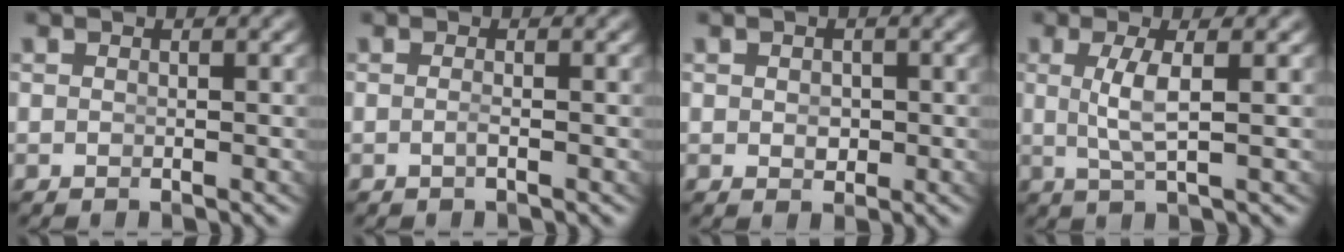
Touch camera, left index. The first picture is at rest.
{"total": 0.8, "force": [-0.6, -0.4, 0.5], "torque": [-0.011, -0.006, -0.008]}
{"total": 1.0, "force": [0.0, 0.7, 0.7], "torque": [-0.014, -0.013, 0.008]}
{"total": 2.9, "force": [0.2, -0.3, 2.8], "torque": [-0.061, -0.011, 0.015]}